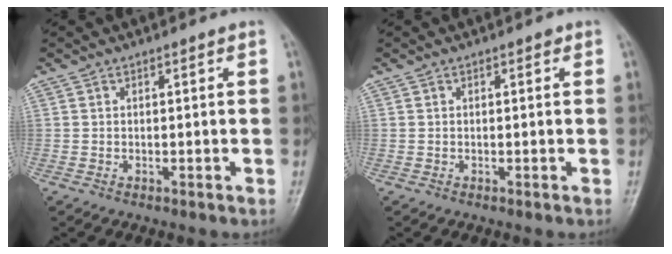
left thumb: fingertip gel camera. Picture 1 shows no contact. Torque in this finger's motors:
{"motor_torque": [0.34, 0.18, -0.15, -0.05, 0.00]}